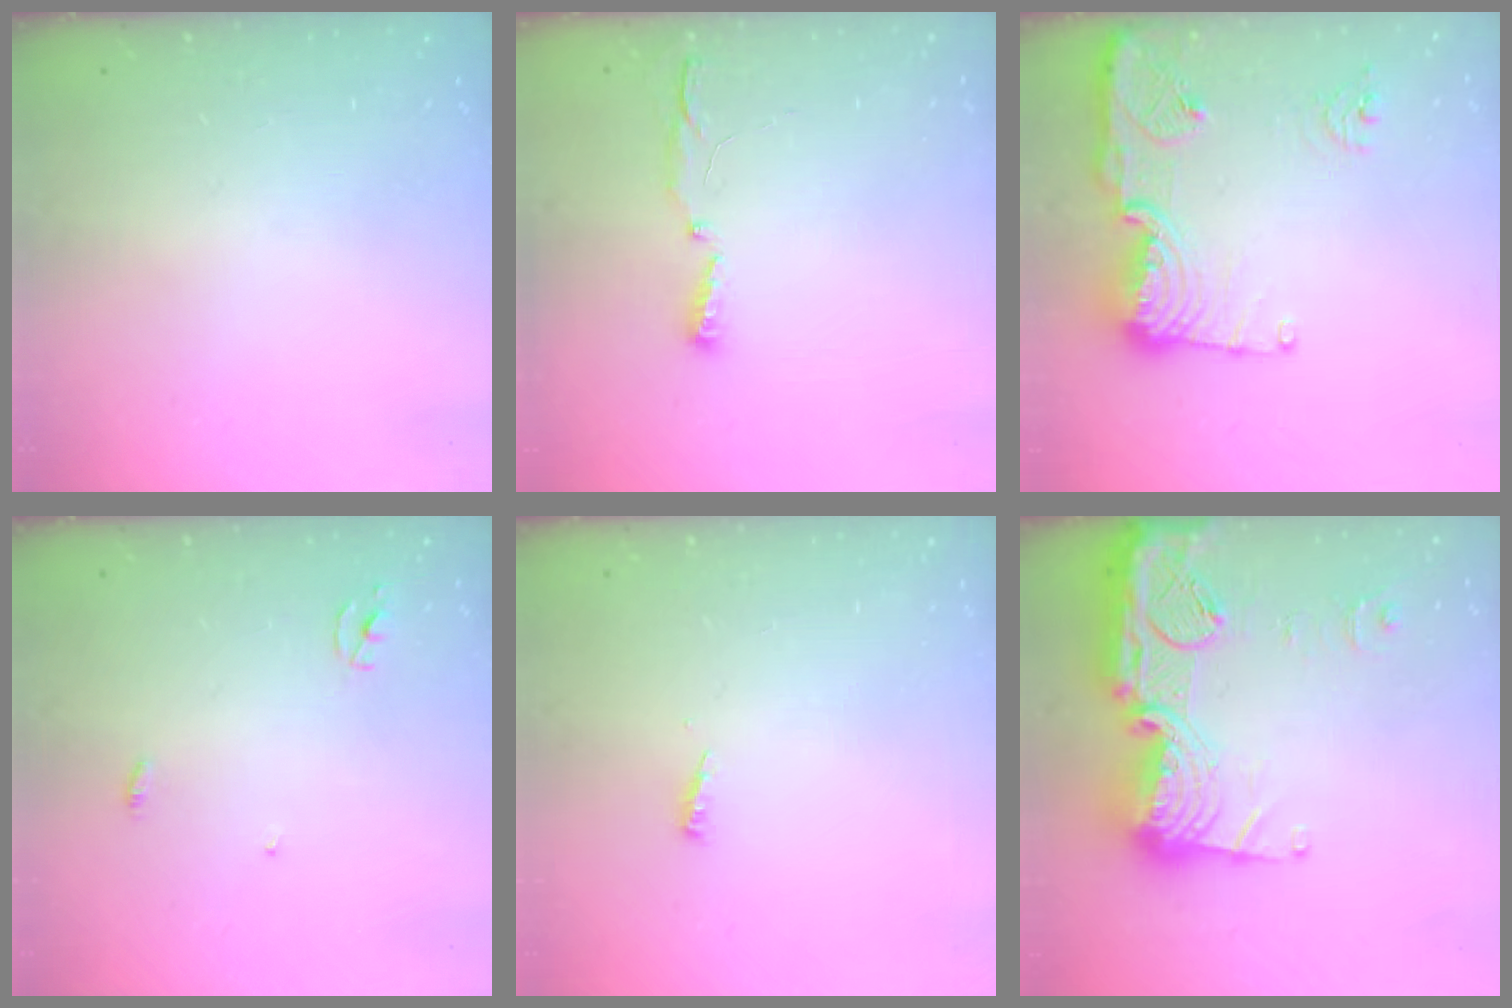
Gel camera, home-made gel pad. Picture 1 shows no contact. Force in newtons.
{"total": 3.5, "press": 3.4, "slide": 0.8}
{"total": 14.8, "press": 14.7, "slide": 1.5}
{"total": 2.3, "press": 2.3, "slide": 0.1}
{"total": 3.5, "press": 3.4, "slide": 0.3}
{"total": 23.2, "press": 23.1, "slide": 2.1}